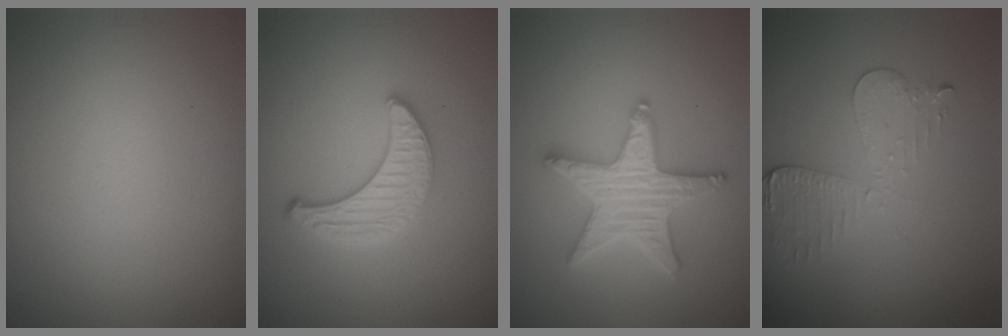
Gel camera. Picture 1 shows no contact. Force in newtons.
{"total": 3.0, "press": 3.0, "slide": 0.5}
{"total": 5.2, "press": 5.2, "slide": 0.9}
{"total": 2.9, "press": 2.7, "slide": 1.2}